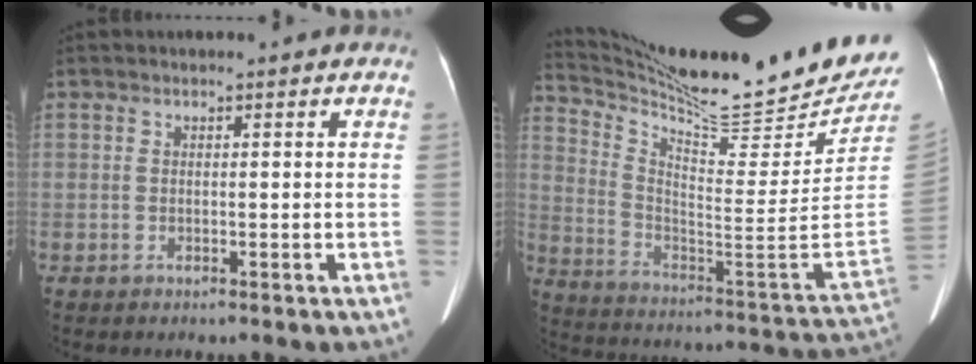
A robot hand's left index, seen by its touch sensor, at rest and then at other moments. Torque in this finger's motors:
{"motor_torque": [-0.65, -1.49, -0.05, 0.01]}